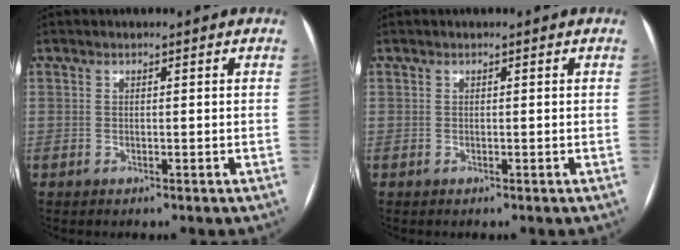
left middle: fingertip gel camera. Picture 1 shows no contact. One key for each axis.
{"total": 0.0}